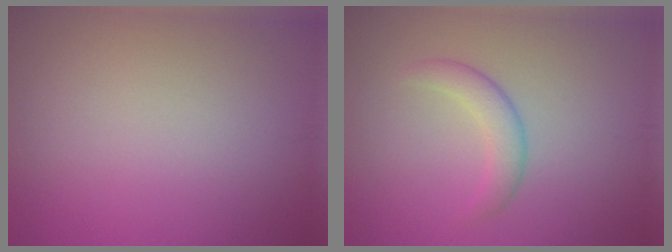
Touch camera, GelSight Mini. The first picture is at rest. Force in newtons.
{"total": 2.3, "press": 2.3, "slide": 0.0}